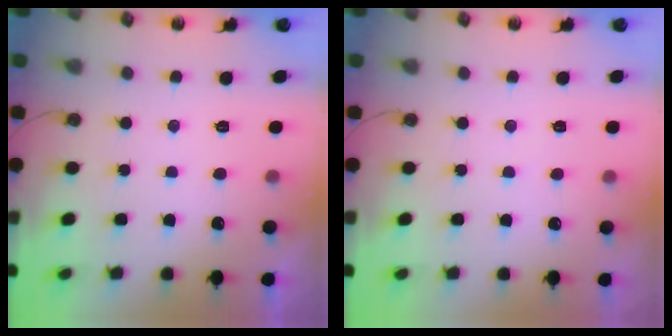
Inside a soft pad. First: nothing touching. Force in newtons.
{"total": 4.4, "press": 4.4, "slide": 0.5}